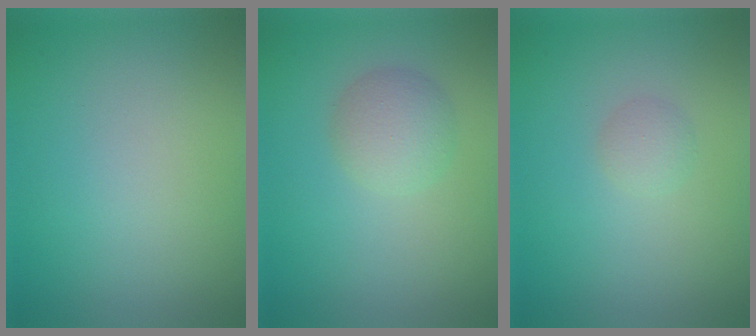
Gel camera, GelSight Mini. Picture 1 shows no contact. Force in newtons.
{"total": 2.7, "press": 2.7, "slide": 0.0}
{"total": 1.1, "press": 1.1, "slide": 0.0}